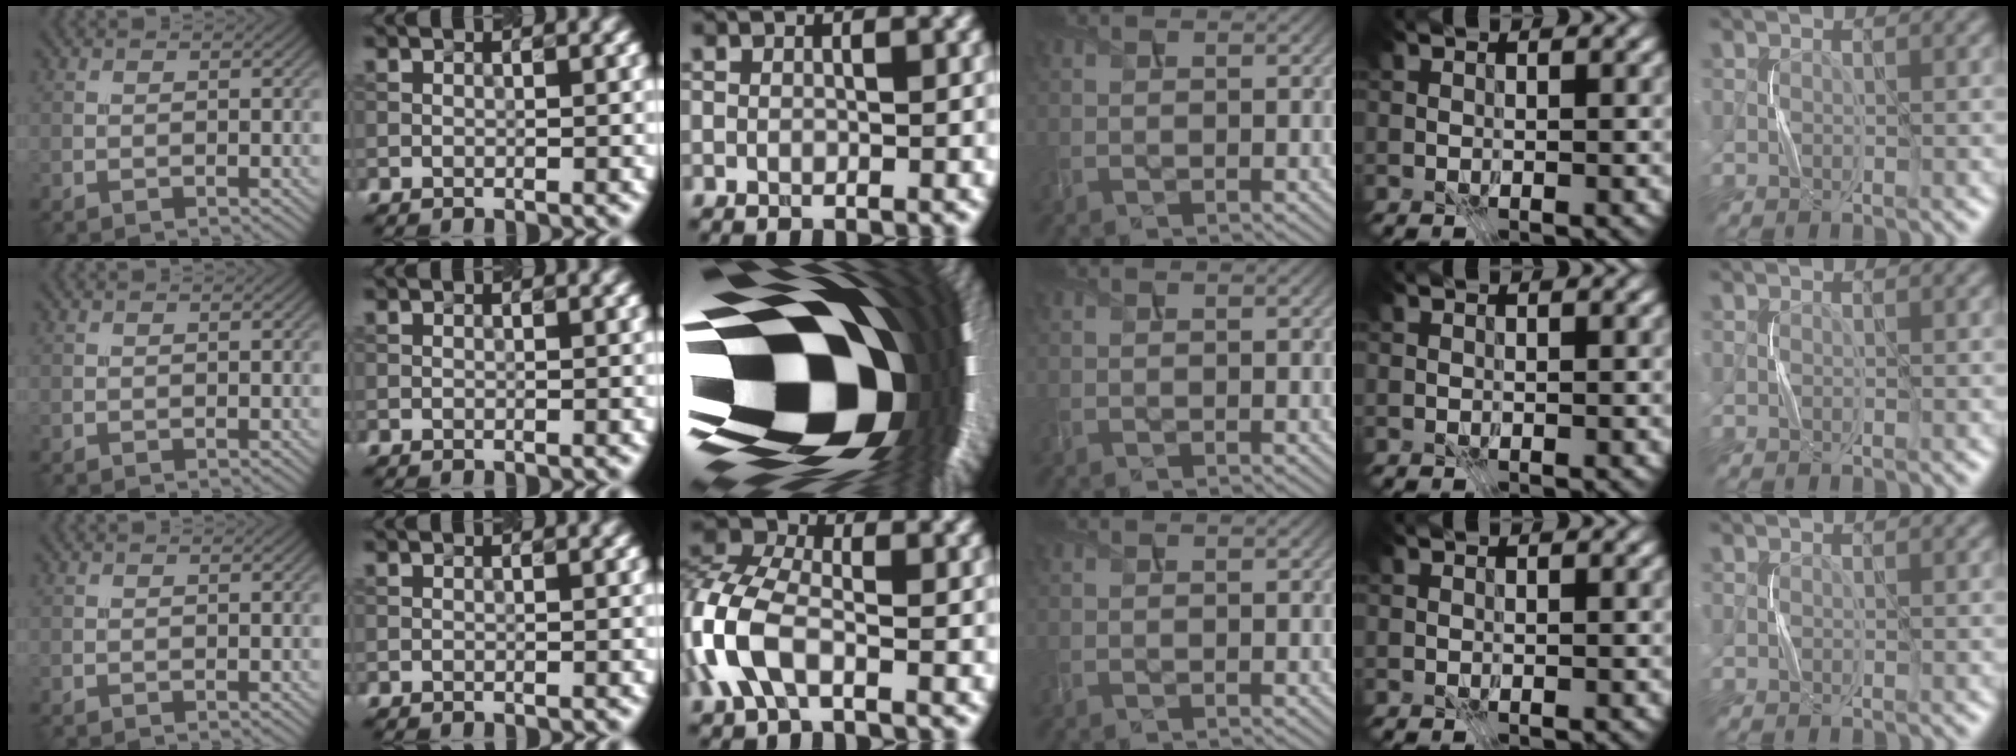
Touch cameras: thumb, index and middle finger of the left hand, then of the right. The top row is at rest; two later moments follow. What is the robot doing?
{"motion": "press", "object": "stapler"}